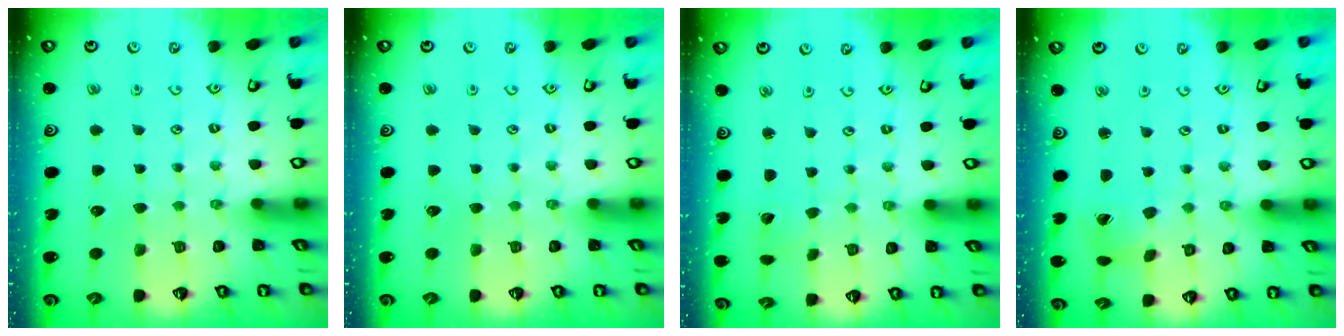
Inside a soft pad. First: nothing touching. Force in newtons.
{"total": 0.0}
{"total": 1.8, "press": 1.8, "slide": 0.1}
{"total": 2.7, "press": 2.6, "slide": 0.4}